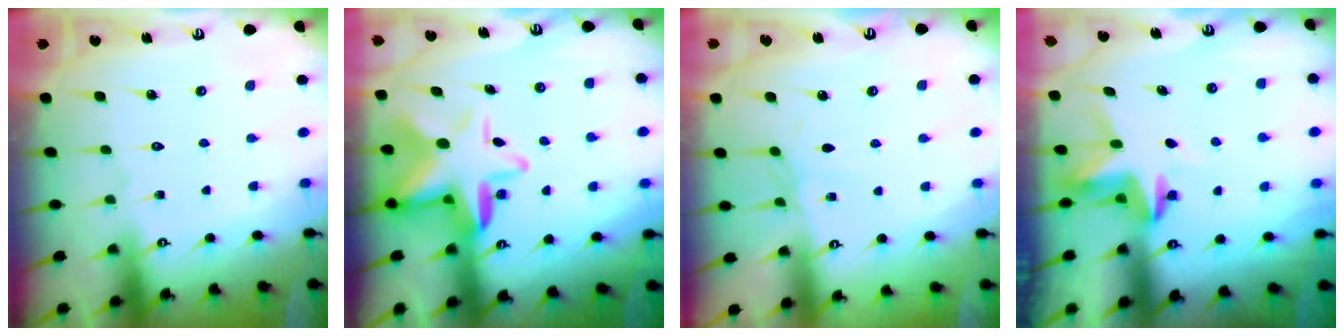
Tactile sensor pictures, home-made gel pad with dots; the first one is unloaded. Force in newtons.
{"total": 10.5, "press": 10.4, "slide": 1.6}
{"total": 2.3, "press": 2.3, "slide": 0.5}
{"total": 3.8, "press": 3.8, "slide": 0.4}